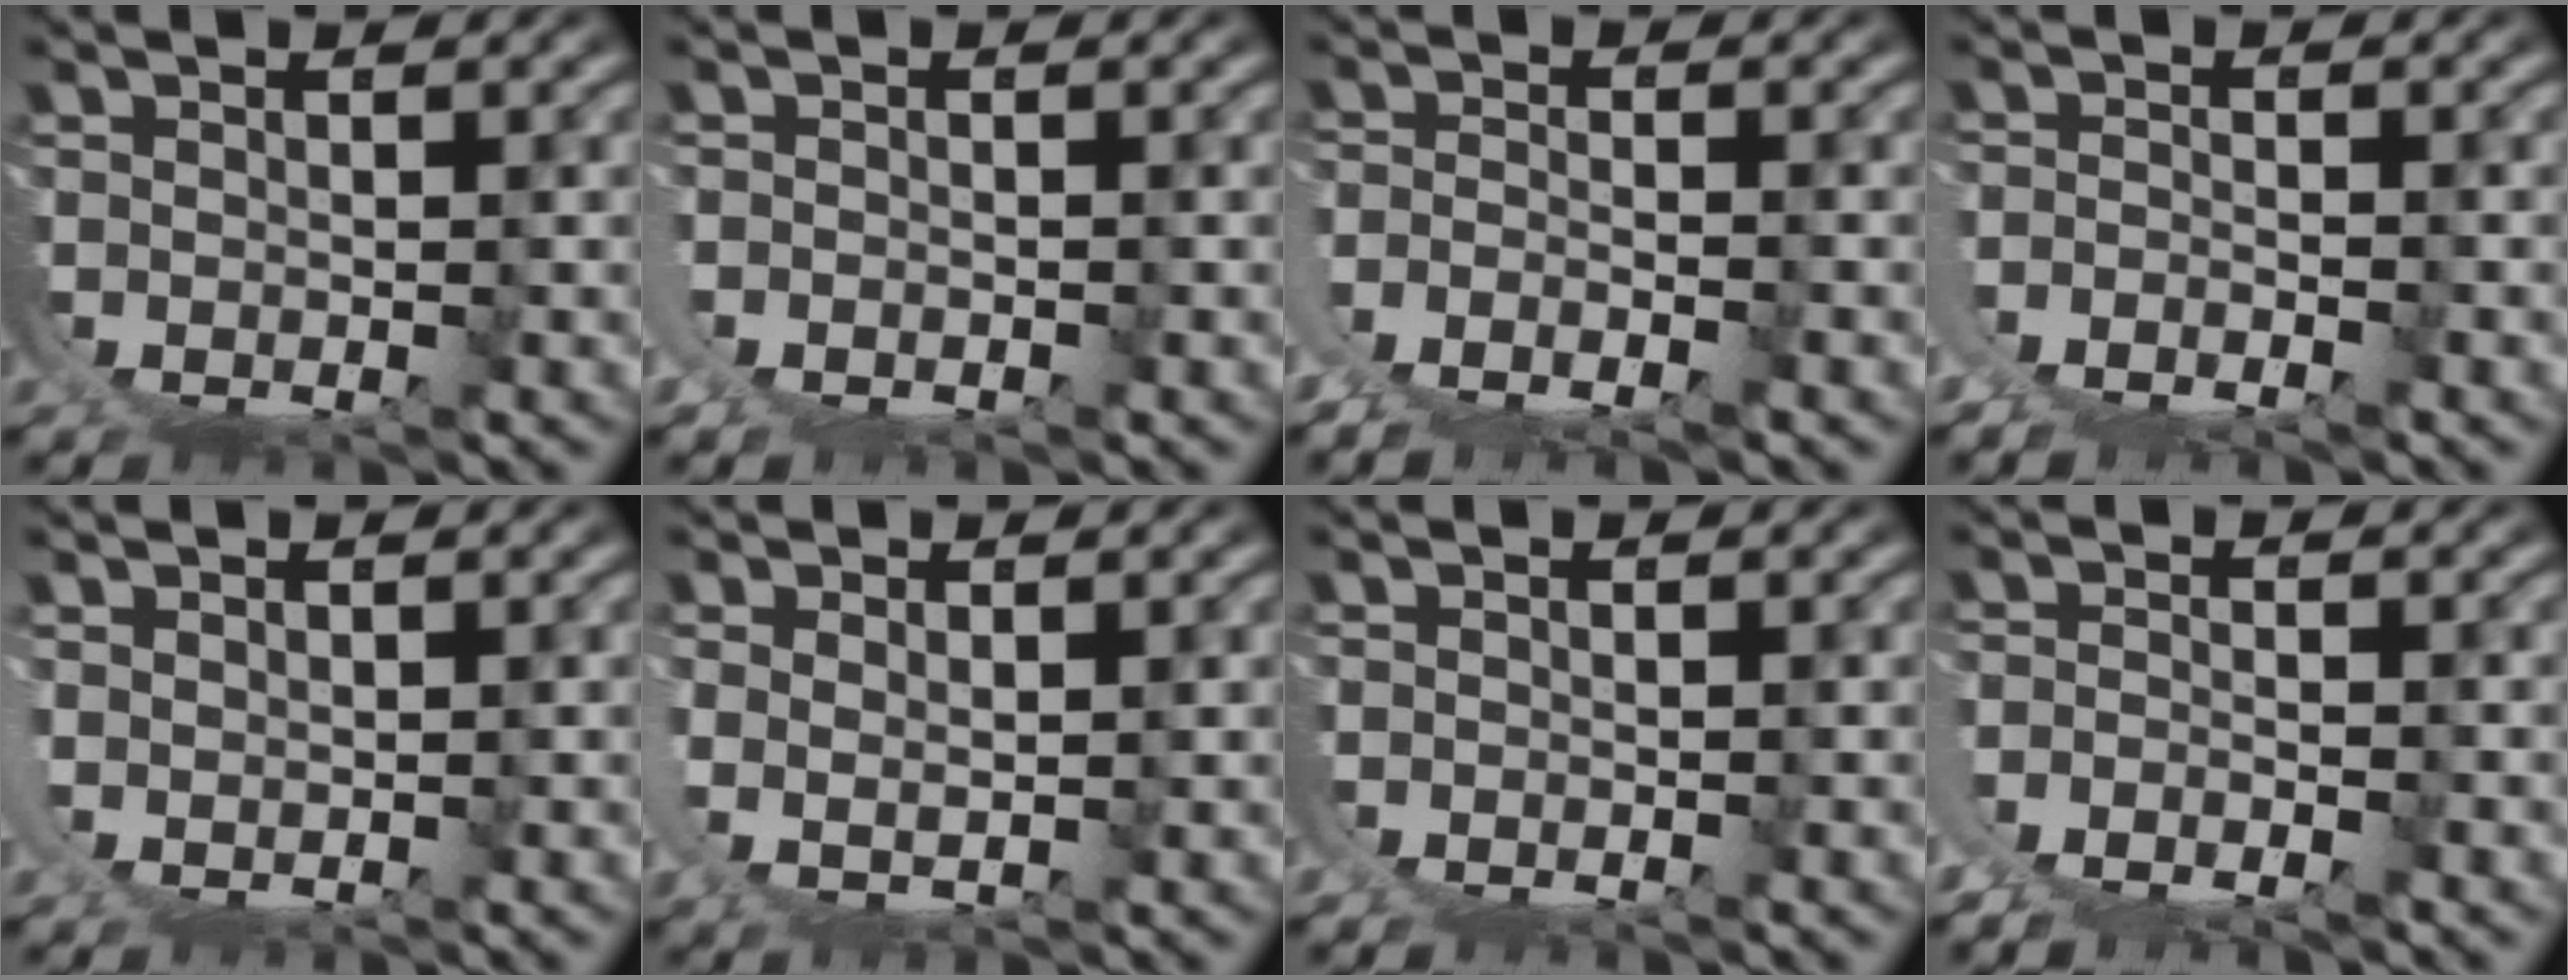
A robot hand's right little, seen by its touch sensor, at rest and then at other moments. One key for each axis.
{"total": 1.3, "fx": 0.2, "fy": 1.1, "fz": 0.6, "tx": -0.018, "ty": 0.000, "tz": 0.003}
{"total": 5.3, "fx": -0.8, "fy": 4.3, "fz": 3.0, "tx": -0.075, "ty": -0.020, "tz": -0.012}
{"total": 3.3, "fx": -0.6, "fy": 2.7, "fz": 1.8, "tx": -0.040, "ty": -0.009, "tz": -0.010}
{"total": 1.6, "fx": 1.6, "fy": 0.1, "fz": 0.2, "tx": -0.011, "ty": 0.000, "tz": 0.028}
{"total": 3.1, "fx": 1.9, "fy": 1.0, "fz": 2.2, "tx": -0.053, "ty": -0.007, "tz": 0.043}
{"total": 0.0}
{"total": 4.2, "fx": -0.7, "fy": 3.4, "fz": 2.3, "tx": -0.055, "ty": -0.014, "tz": -0.012}